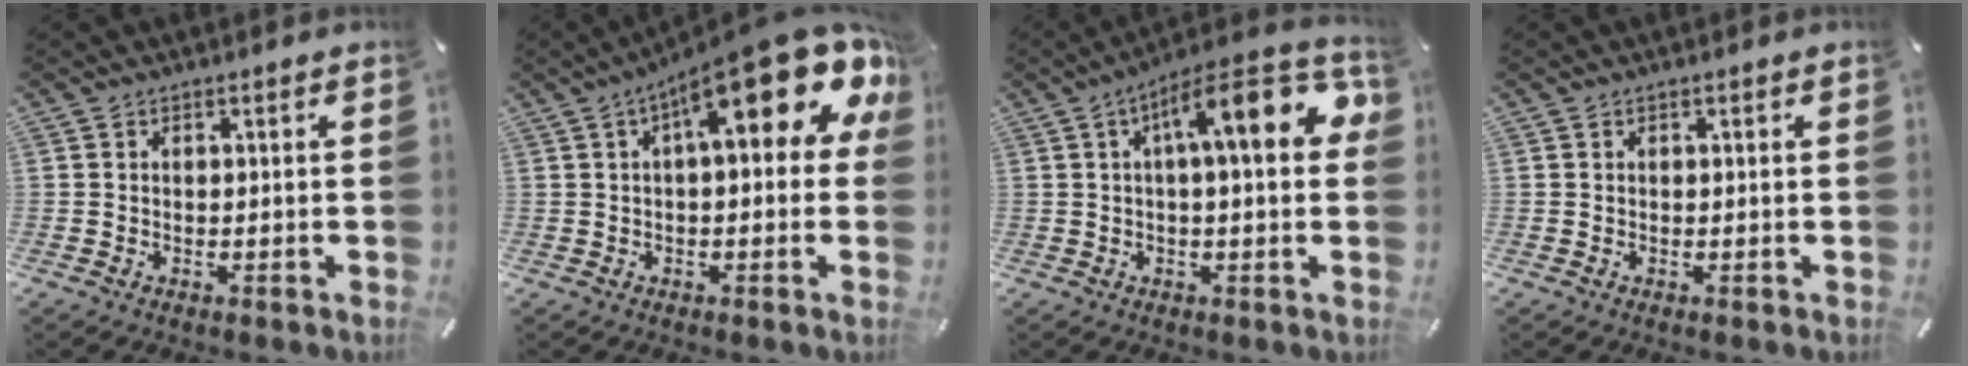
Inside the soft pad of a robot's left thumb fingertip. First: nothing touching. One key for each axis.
{"total": 18.0, "fx": 8.1, "fy": 5.6, "fz": 15.1, "tx": -0.218, "ty": -0.058, "tz": 0.127}
{"total": 16.8, "fx": 4.4, "fy": 5.2, "fz": 15.4, "tx": -0.216, "ty": -0.017, "tz": 0.061}
{"total": 0.0}